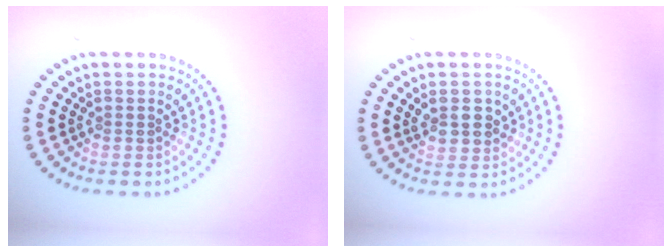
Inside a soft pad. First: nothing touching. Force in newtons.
{"total": 2.6, "press": 2.5, "slide": 0.6}